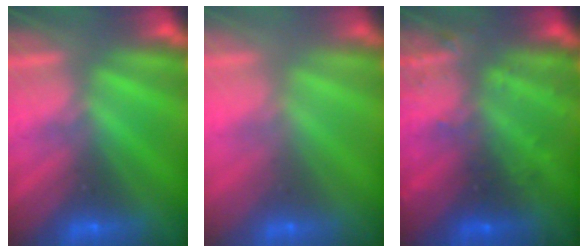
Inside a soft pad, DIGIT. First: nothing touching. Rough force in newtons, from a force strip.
{"total": 2.3}
{"total": 3.0}